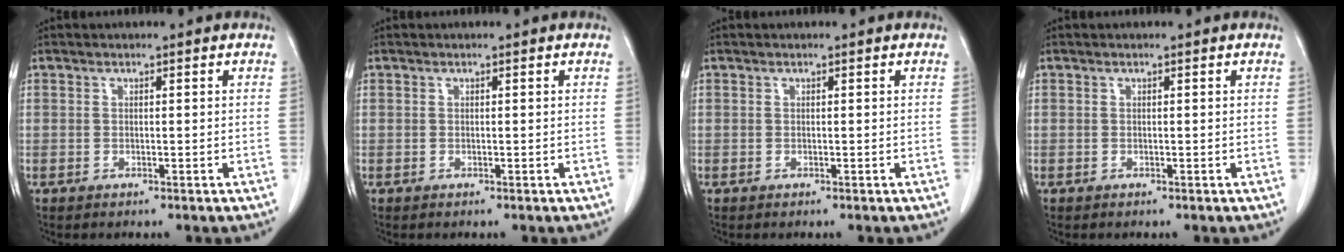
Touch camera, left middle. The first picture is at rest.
{"total": 0.0}
{"total": 0.0}
{"total": 0.0}